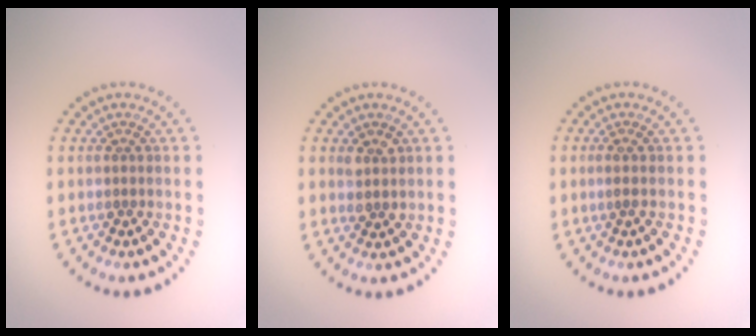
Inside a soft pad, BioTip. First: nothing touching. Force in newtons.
{"total": 1.4, "press": 1.3, "slide": 0.6}
{"total": 0.6, "press": 0.3, "slide": 0.6}